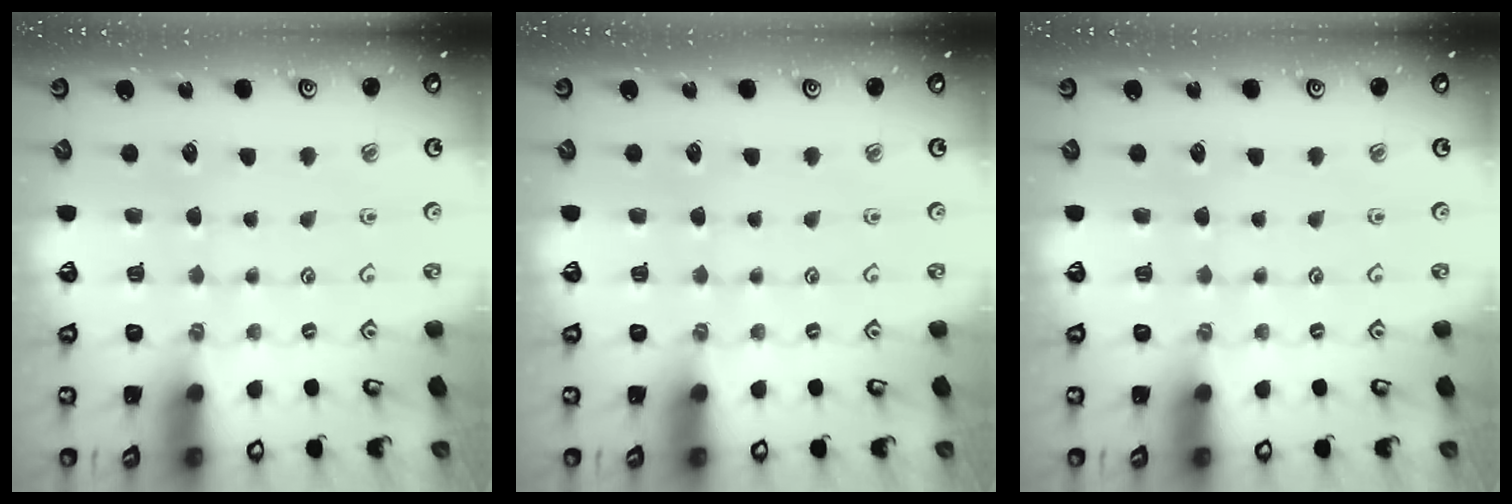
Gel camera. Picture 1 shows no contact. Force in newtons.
{"total": 0.0}
{"total": 0.0}